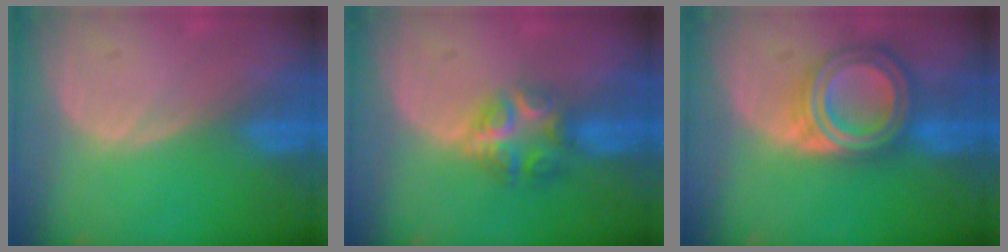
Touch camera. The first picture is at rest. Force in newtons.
{"total": 6.1, "press": 5.4, "slide": 2.8}
{"total": 7.8, "press": 7.8, "slide": 0.5}